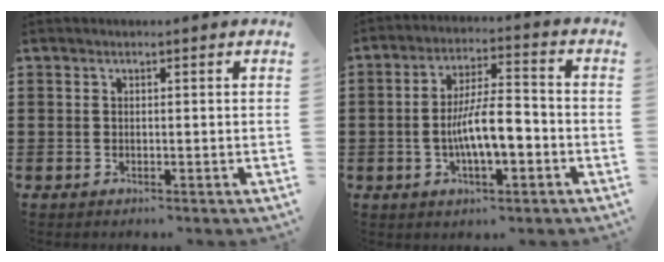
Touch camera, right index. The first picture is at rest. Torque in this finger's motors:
{"motor_torque": [1.65, -0.37, 0.57, 0.10]}